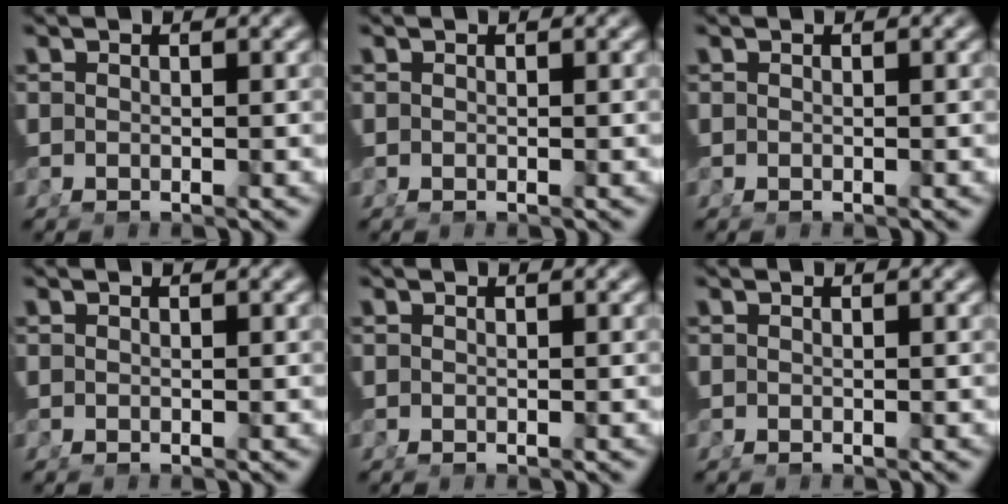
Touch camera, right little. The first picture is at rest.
{"total": 0.0}
{"total": 0.0}
{"total": 0.0}
{"total": 0.0}
{"total": 0.0}